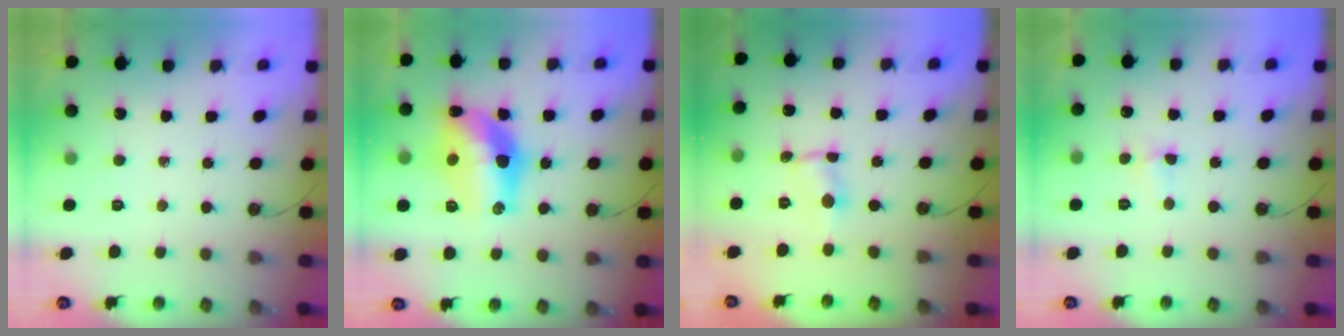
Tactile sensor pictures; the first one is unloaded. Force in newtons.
{"total": 15.5, "press": 15.4, "slide": 1.4}
{"total": 0.7, "press": 0.7, "slide": 0.1}
{"total": 3.0, "press": 2.9, "slide": 0.4}